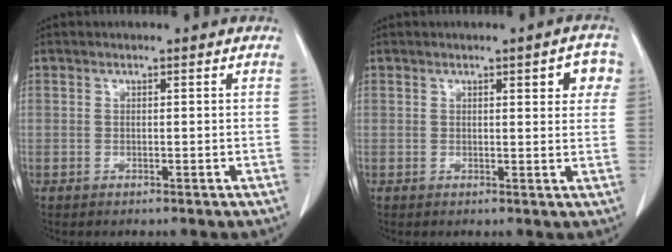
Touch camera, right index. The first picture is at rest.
{"total": 4.2, "force": [1.8, 1.2, 3.6], "torque": [-0.036, 0.005, 0.018]}